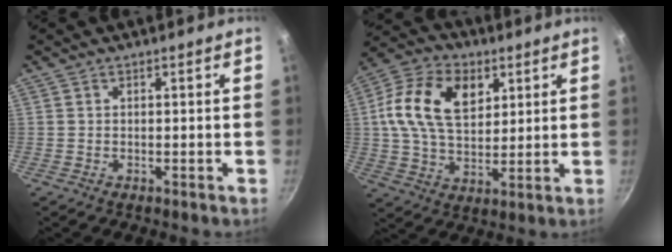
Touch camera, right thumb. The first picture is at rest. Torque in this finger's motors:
{"motor_torque": [-0.39, 0.95, 0.47, -0.33, 0.24]}